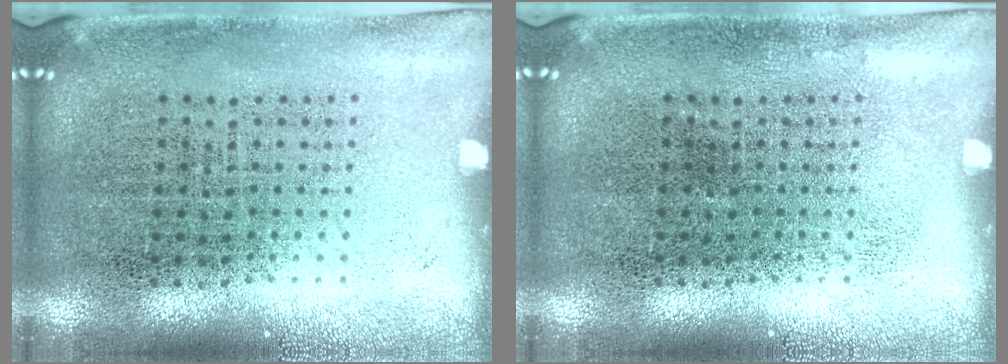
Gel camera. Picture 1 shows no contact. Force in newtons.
{"total": 0.0}